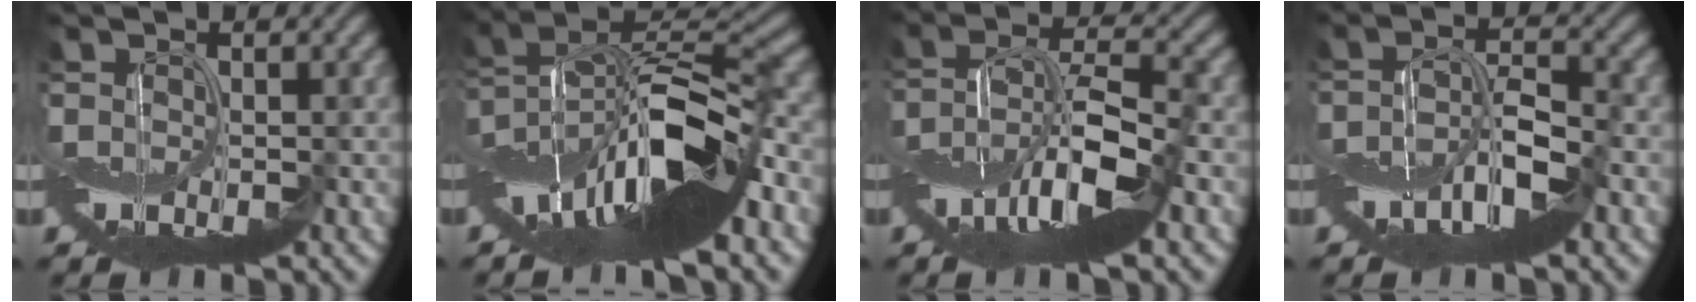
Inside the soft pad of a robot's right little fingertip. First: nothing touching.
{"total": 14.2, "force": [-4.9, 4.7, 12.4], "torque": [-0.204, 0.024, -0.093]}
{"total": 8.8, "force": [-4.0, 2.6, 7.3], "torque": [-0.138, 0.012, -0.085]}
{"total": 5.3, "force": [-2.6, 1.7, 4.3], "torque": [-0.083, 0.005, -0.052]}